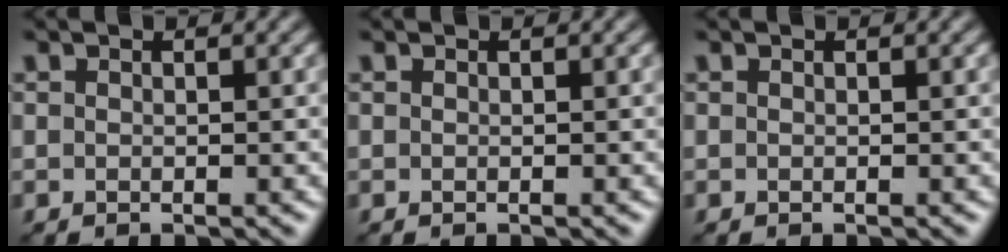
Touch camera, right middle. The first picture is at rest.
{"total": 0.0}
{"total": 0.0}